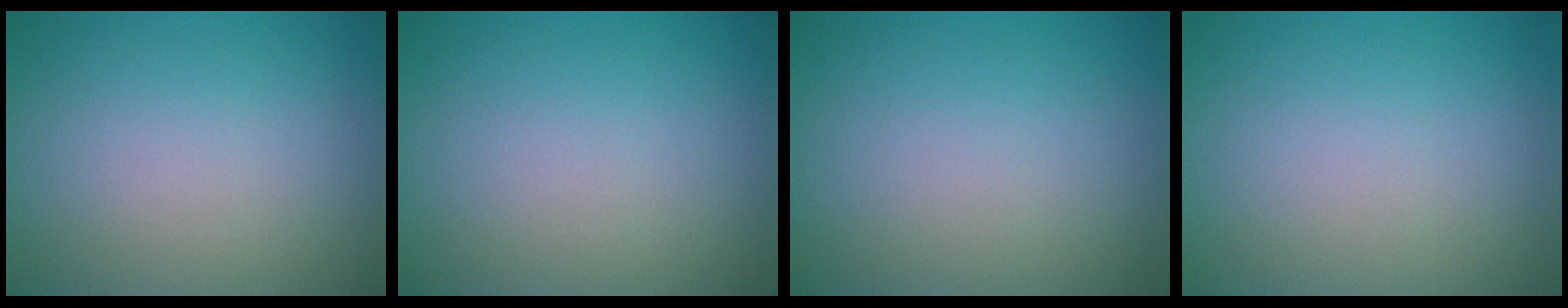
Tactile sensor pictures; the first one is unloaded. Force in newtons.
{"total": 0.0}
{"total": 0.0}
{"total": 0.0}